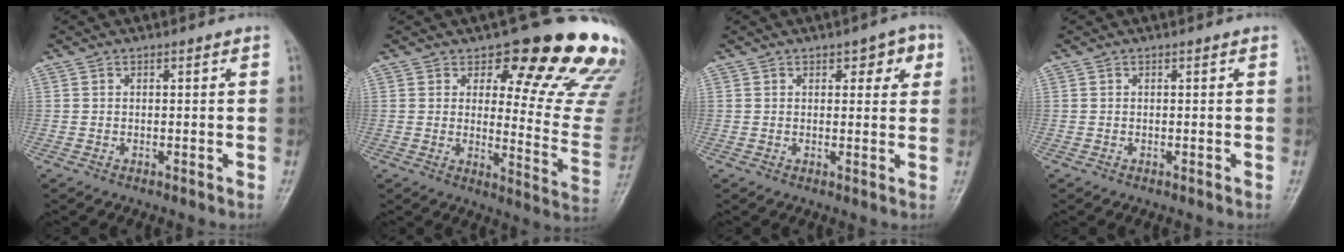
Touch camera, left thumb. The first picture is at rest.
{"total": 18.7, "force": [14.7, 6.2, 9.9], "torque": [-0.061, -0.125, 0.168]}
{"total": 4.8, "force": [2.2, 2.6, 3.4], "torque": [-0.012, -0.004, 0.022]}
{"total": 0.0}